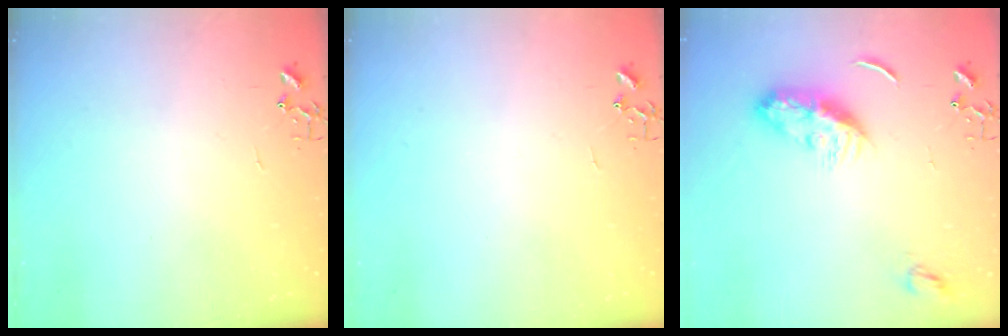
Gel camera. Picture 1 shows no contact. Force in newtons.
{"total": 0.0}
{"total": 10.6, "press": 10.5, "slide": 0.7}